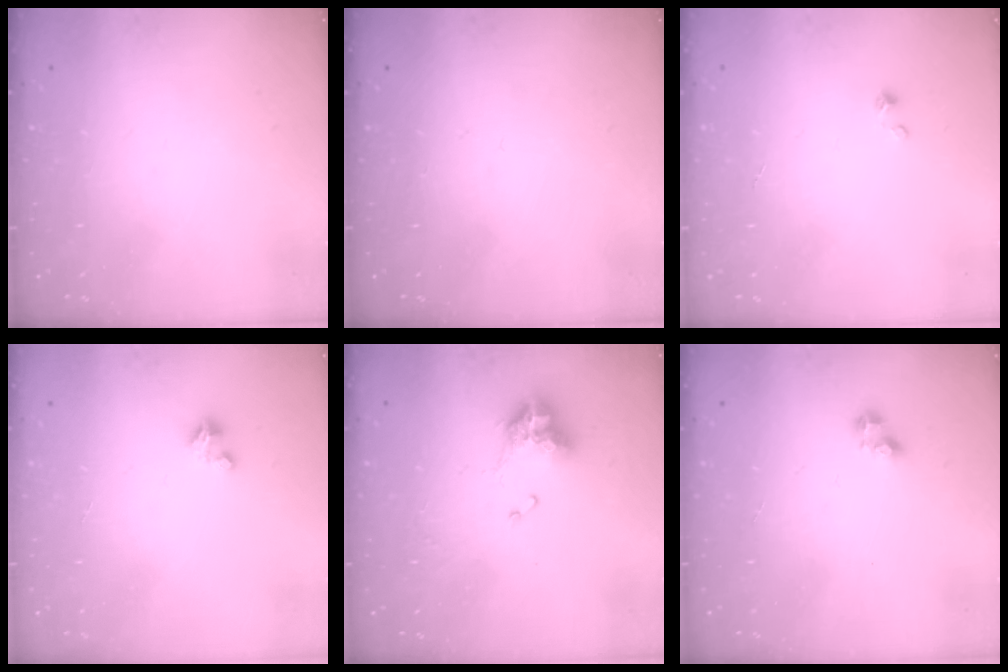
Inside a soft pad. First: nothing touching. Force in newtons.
{"total": 0.0}
{"total": 0.6, "press": 0.6, "slide": 0.1}
{"total": 2.6, "press": 2.6, "slide": 0.2}
{"total": 10.4, "press": 10.3, "slide": 1.1}
{"total": 2.1, "press": 2.1, "slide": 0.3}